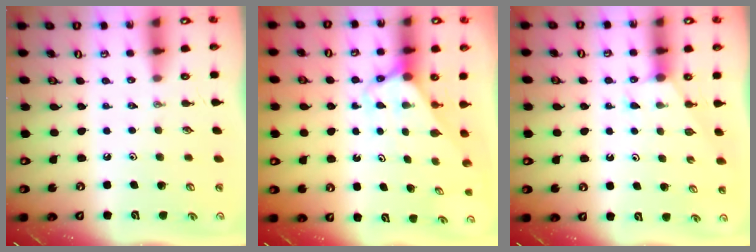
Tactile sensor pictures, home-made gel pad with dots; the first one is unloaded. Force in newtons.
{"total": 2.6, "press": 2.6, "slide": 0.1}
{"total": 3.6, "press": 3.6, "slide": 0.2}